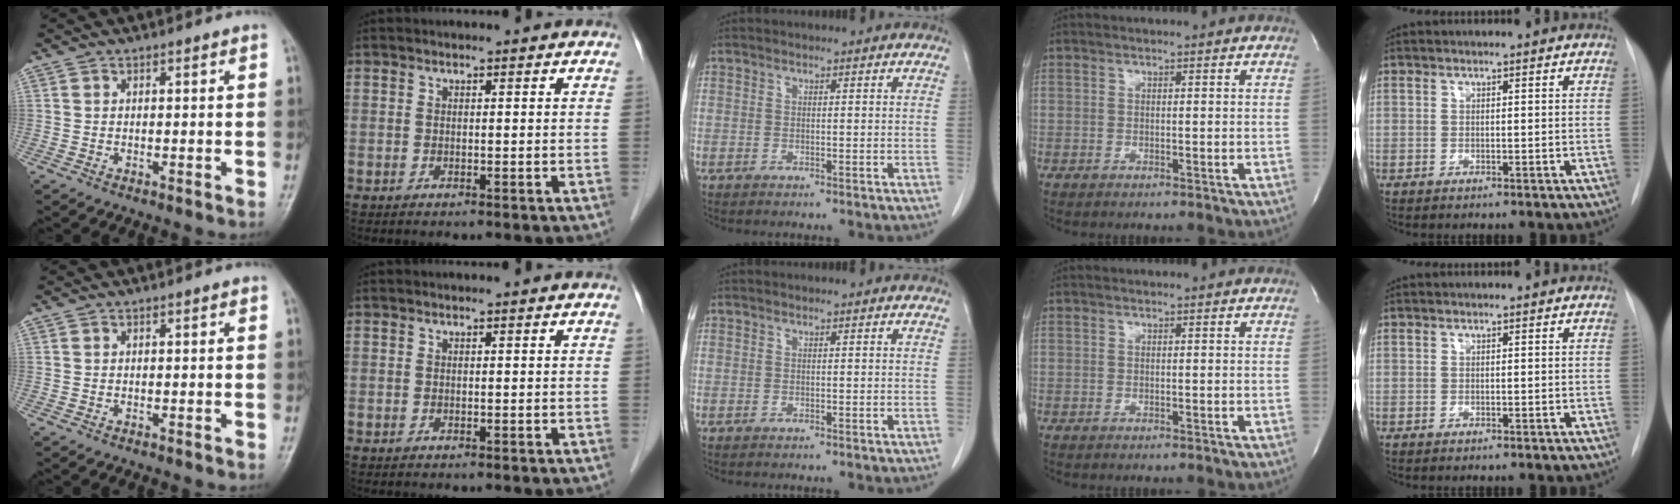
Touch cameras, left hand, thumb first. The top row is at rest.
{}